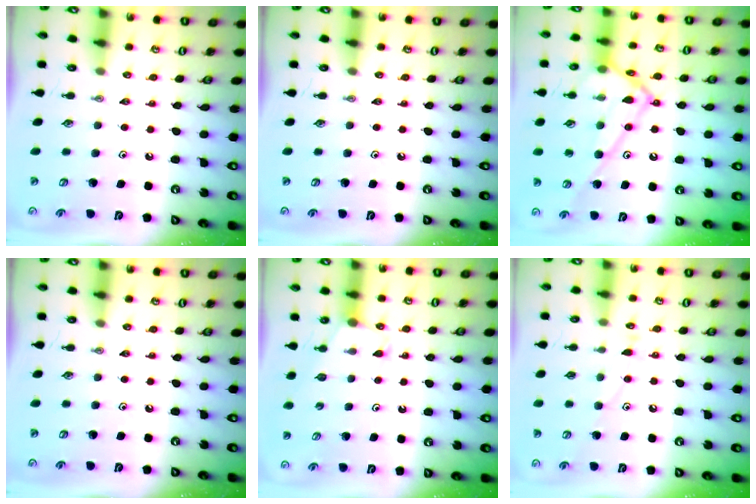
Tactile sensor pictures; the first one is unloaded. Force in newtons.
{"total": 0.0}
{"total": 19.2, "press": 19.1, "slide": 1.3}
{"total": 0.0}
{"total": 4.7, "press": 4.7, "slide": 0.4}
{"total": 7.3, "press": 7.2, "slide": 0.4}